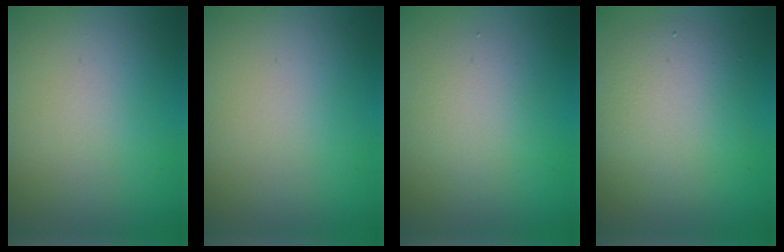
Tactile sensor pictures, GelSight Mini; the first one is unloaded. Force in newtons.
{"total": 0.0}
{"total": 2.4, "press": 2.4, "slide": 0.1}
{"total": 4.8, "press": 4.8, "slide": 0.2}